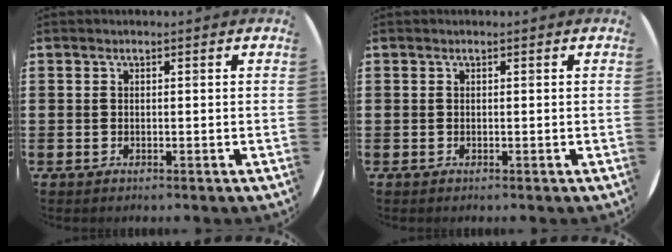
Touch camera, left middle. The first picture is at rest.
{"total": 0.0}